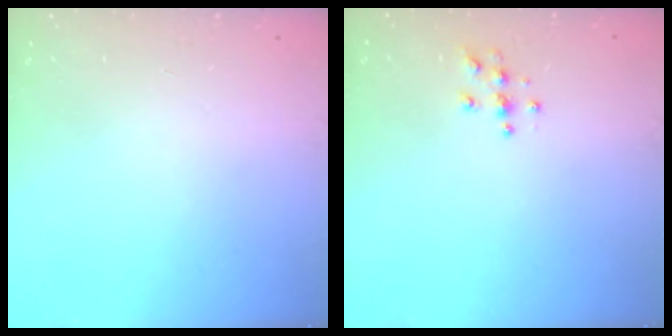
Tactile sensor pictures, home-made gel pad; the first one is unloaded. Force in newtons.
{"total": 4.0, "press": 3.9, "slide": 0.4}